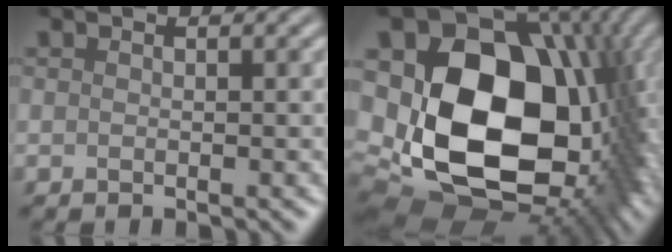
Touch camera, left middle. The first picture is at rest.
{"total": 20.9, "force": [1.5, 14.8, 14.6], "torque": [-0.290, -0.042, 0.077]}